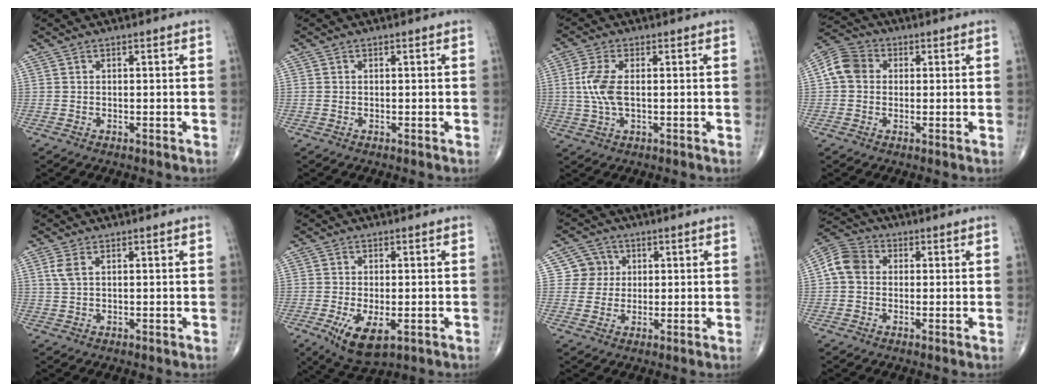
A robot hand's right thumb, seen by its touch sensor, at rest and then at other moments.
{"total": 0.0}
{"total": 6.4, "force": [0.3, 2.8, 5.7], "torque": [-0.142, 0.001, 0.005]}
{"total": 6.6, "force": [0.7, 5.6, 3.6], "torque": [-0.061, 0.018, 0.001]}
{"total": 2.4, "force": [0.9, 1.0, 1.9], "torque": [-0.051, 0.009, 0.026]}
{"total": 7.8, "force": [-2.7, 3.6, 6.4], "torque": [-0.110, -0.016, -0.038]}
{"total": 4.6, "force": [1.1, 4.5, 0.3], "torque": [0.028, 0.003, 0.012]}
{"total": 6.5, "force": [0.4, 5.3, 3.6], "torque": [-0.063, 0.020, -0.004]}